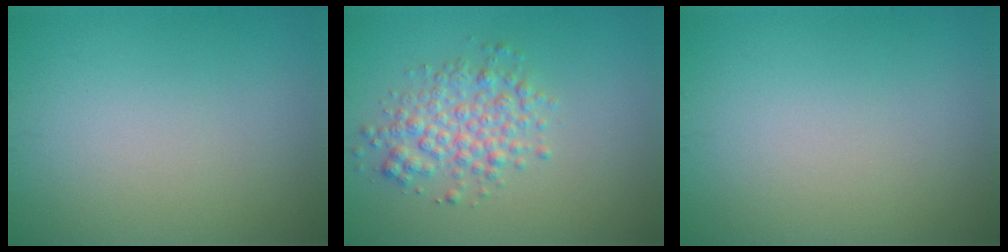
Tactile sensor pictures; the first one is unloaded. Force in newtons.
{"total": 3.5, "press": 3.5, "slide": 0.1}
{"total": 0.0}